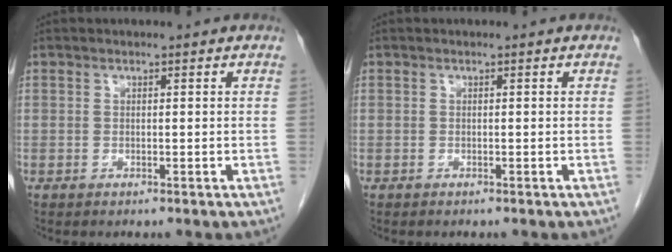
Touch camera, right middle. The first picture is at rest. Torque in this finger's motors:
{"motor_torque": [-0.18, 0.30, 0.05, 0.01]}